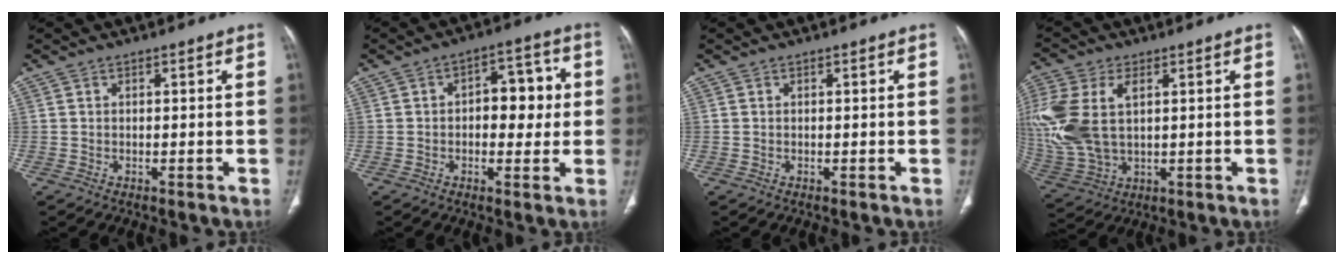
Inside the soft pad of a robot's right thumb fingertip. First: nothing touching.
{"total": 9.3, "force": [0.6, 5.5, 7.5], "torque": [-0.064, 0.021, 0.007]}
{"total": 0.0}
{"total": 17.8, "force": [3.2, 10.7, 13.8], "torque": [-0.344, -0.003, 0.070]}